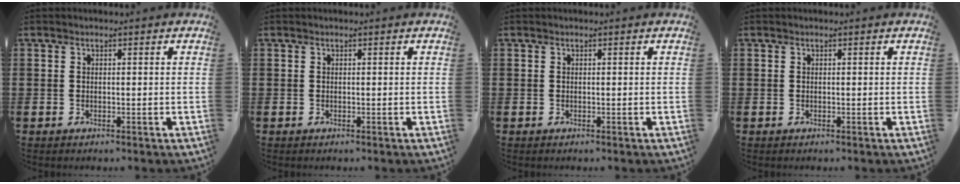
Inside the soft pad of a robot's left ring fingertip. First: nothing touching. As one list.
[{"total": 0.0}, {"total": 0.0}, {"total": 0.0}]